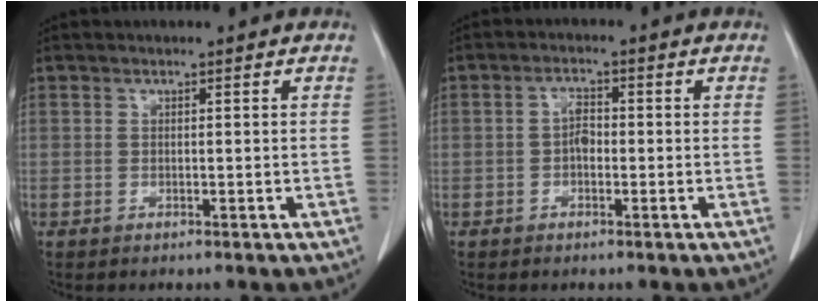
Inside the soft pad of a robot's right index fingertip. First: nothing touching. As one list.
[{"total": 2.4, "force": [-0.5, 1.3, 1.9], "torque": [-0.031, 0.006, -0.011]}]